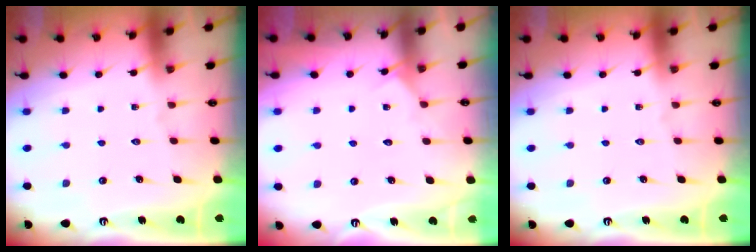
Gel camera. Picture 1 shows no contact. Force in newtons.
{"total": 4.3, "press": 4.3, "slide": 0.5}
{"total": 0.0}